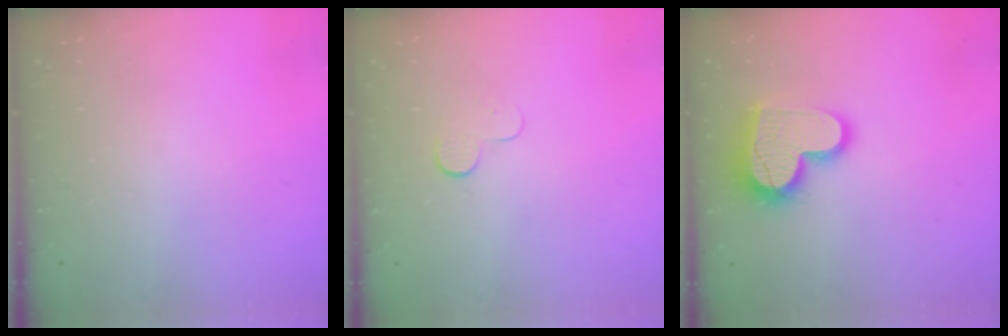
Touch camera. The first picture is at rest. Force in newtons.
{"total": 3.9, "press": 3.9, "slide": 0.4}
{"total": 16.5, "press": 16.5, "slide": 1.1}